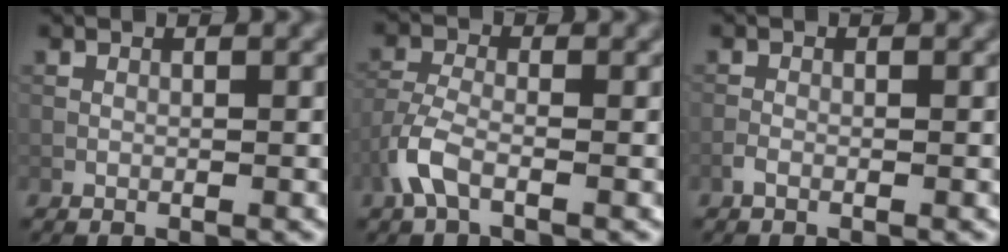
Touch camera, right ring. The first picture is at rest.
{"total": 3.4, "force": [-1.9, 1.3, 2.5], "torque": [-0.062, 0.002, -0.050]}
{"total": 0.7, "force": [-0.5, 0.3, 0.4], "torque": [-0.011, 0.001, -0.013]}